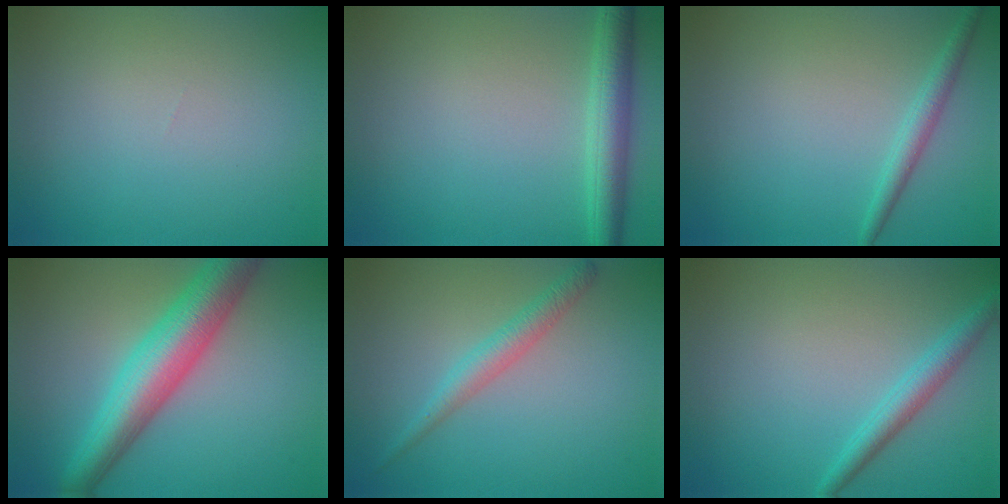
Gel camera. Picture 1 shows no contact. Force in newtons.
{"total": 3.5, "press": 3.5, "slide": 0.1}
{"total": 1.7, "press": 1.7, "slide": 0.0}
{"total": 7.0, "press": 7.0, "slide": 0.3}
{"total": 2.1, "press": 2.1, "slide": 0.1}
{"total": 2.4, "press": 2.4, "slide": 0.1}